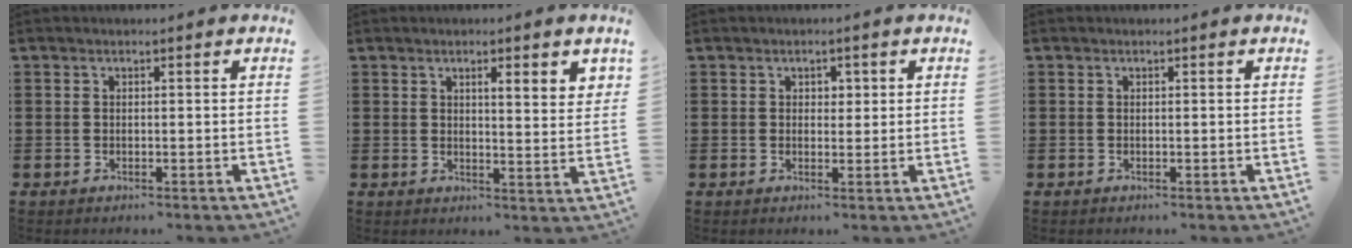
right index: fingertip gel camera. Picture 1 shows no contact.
{"total": 3.0, "force": [1.6, 0.2, 2.5], "torque": [-0.043, -0.002, 0.025]}
{"total": 1.4, "force": [0.6, 1.1, 0.7], "torque": [-0.009, 0.004, 0.007]}
{"total": 0.0}